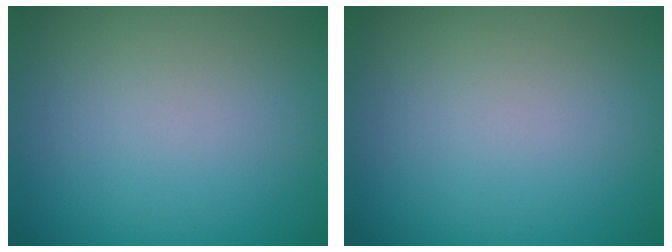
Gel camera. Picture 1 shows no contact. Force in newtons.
{"total": 0.0}